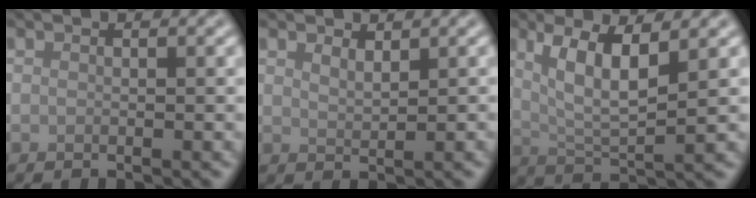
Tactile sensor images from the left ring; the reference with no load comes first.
{"total": 1.3, "force": [1.0, 0.4, 0.6], "torque": [-0.014, -0.002, 0.022]}
{"total": 5.2, "force": [1.9, 1.2, 4.7], "torque": [-0.093, -0.006, 0.039]}